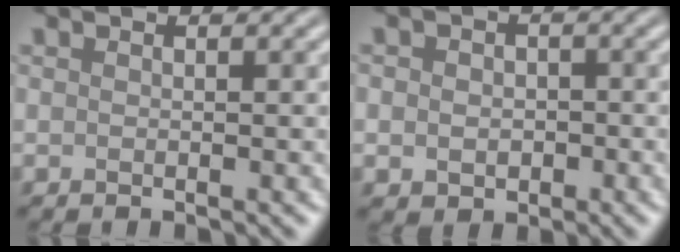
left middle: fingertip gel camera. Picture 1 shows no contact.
{"total": 2.9, "force": [-0.3, 2.5, 1.4], "torque": [-0.005, -0.005, -0.013]}